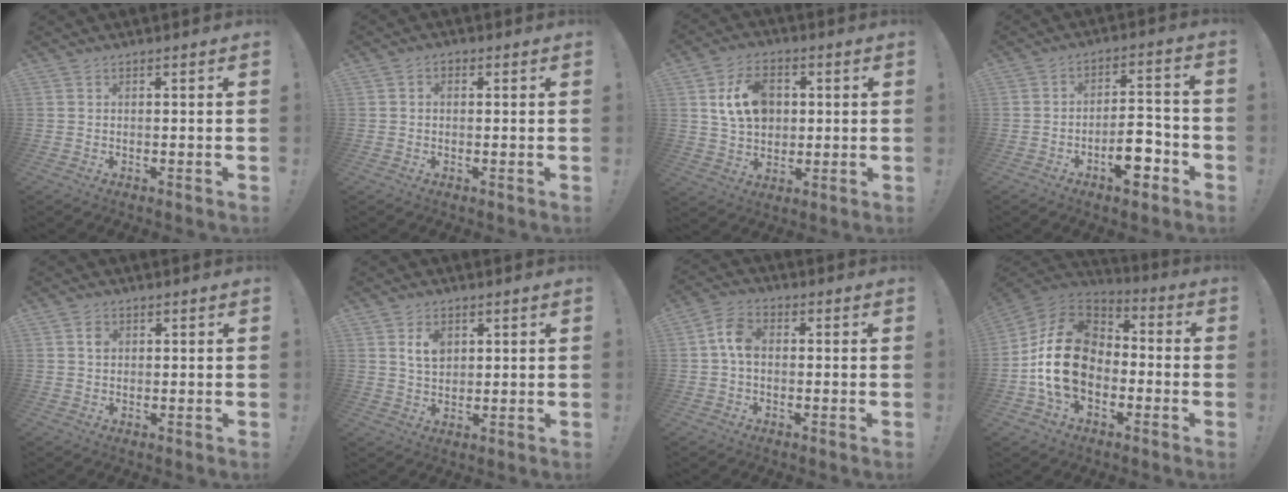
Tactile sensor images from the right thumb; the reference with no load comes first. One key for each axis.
{"total": 1.5, "fx": -0.5, "fy": 1.2, "fz": 0.7, "tx": -0.004, "ty": 0.002, "tz": -0.012}
{"total": 12.7, "fx": 2.8, "fy": 9.6, "fz": 7.8, "tx": -0.120, "ty": 0.004, "tz": 0.057}
{"total": 9.9, "fx": -4.9, "fy": 4.9, "fz": 7.1, "tx": -0.088, "ty": 0.034, "tz": -0.083}
{"total": 1.8, "fx": 0.3, "fy": 1.6, "fz": 0.9, "tx": 0.004, "ty": -0.005, "tz": -0.001}
{"total": 5.9, "fx": 2.2, "fy": 4.1, "fz": 3.6, "tx": -0.052, "ty": -0.004, "tz": 0.038}
{"total": 7.1, "fx": -0.1, "fy": 4.8, "fz": 5.2, "tx": -0.099, "ty": 0.015, "tz": 0.000}
{"total": 20.7, "fx": -2.0, "fy": 15.2, "fz": 13.9, "tx": -0.253, "ty": 0.033, "tz": -0.025}